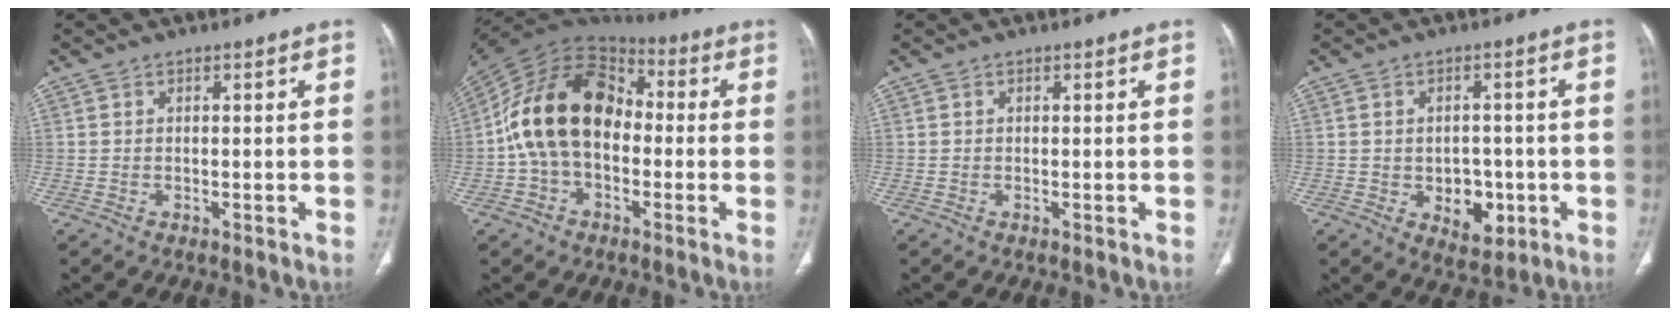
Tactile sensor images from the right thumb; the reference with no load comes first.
{"total": 18.3, "force": [-1.0, 12.5, 13.3], "torque": [-0.223, 0.042, -0.028]}
{"total": 0.0}
{"total": 7.3, "force": [-1.8, 5.2, 4.8], "torque": [-0.032, 0.008, -0.011]}